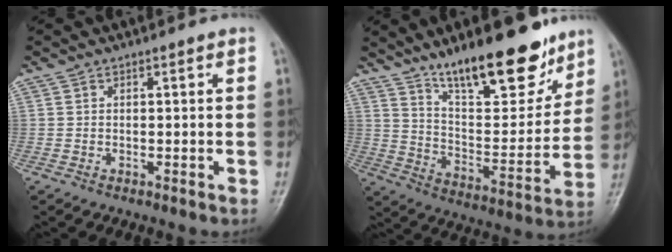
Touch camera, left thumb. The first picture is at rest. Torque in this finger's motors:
{"motor_torque": [1.74, 1.64, 1.43, -1.34, 0.07]}